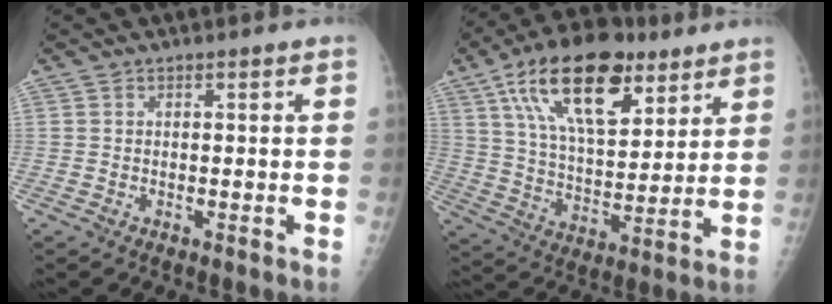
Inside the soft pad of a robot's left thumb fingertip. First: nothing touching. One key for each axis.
{"total": 21.6, "fx": 11.3, "fy": 10.5, "fz": 15.1, "tx": -0.233, "ty": -0.031, "tz": 0.197}